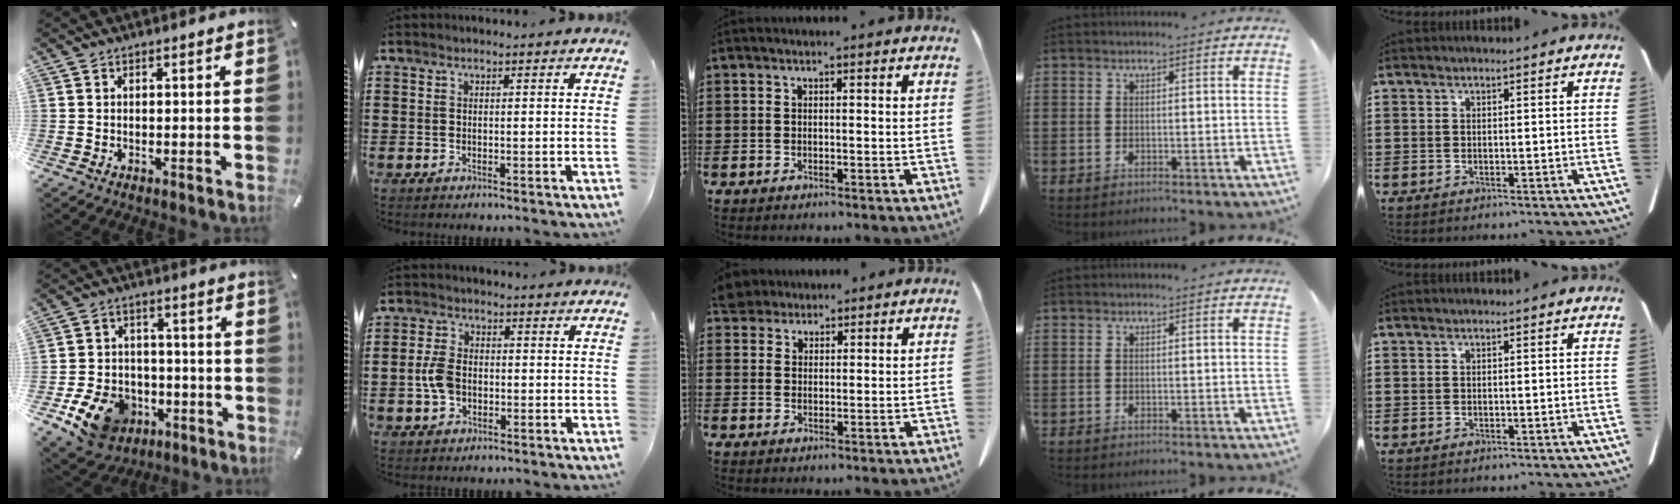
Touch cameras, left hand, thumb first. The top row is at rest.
{"thumb": {"total": 11.9, "force": [-5.9, 8.9, 5.4], "torque": [-0.098, 0.046, -0.097]}, "index": {"total": 4.9, "force": [-0.6, 3.2, 3.6], "torque": [-0.097, -0.001, -0.020]}, "middle": {"total": 3.3, "force": [3.0, 1.3, 0.2], "torque": [-0.009, -0.002, 0.058]}}